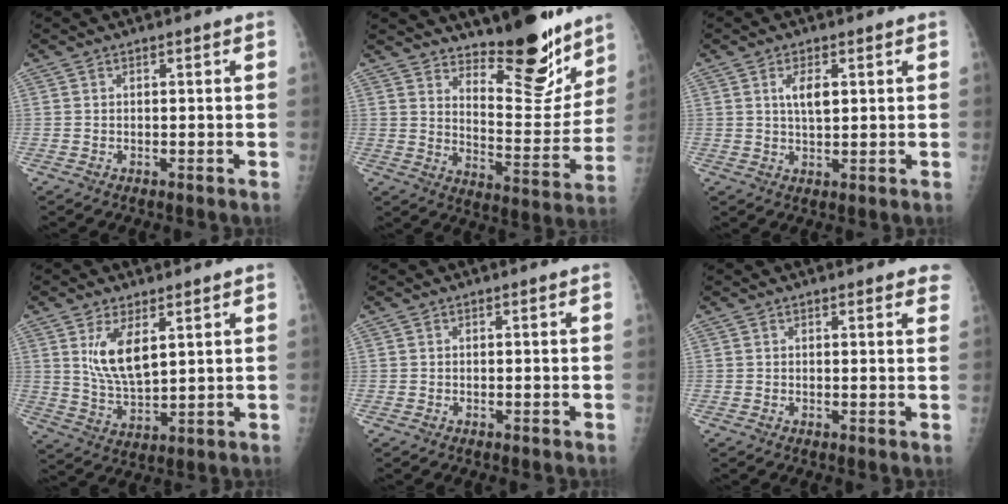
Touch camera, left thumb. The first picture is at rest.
{"total": 18.1, "force": [14.1, 6.0, 9.5], "torque": [-0.081, -0.123, 0.209]}
{"total": 4.1, "force": [1.4, 1.9, 3.4], "torque": [-0.055, -0.008, 0.024]}
{"total": 8.8, "force": [3.6, 4.0, 7.0], "torque": [-0.116, -0.024, 0.080]}
{"total": 0.0}
{"total": 3.9, "force": [3.1, 1.2, 1.9], "torque": [0.001, -0.004, 0.028]}